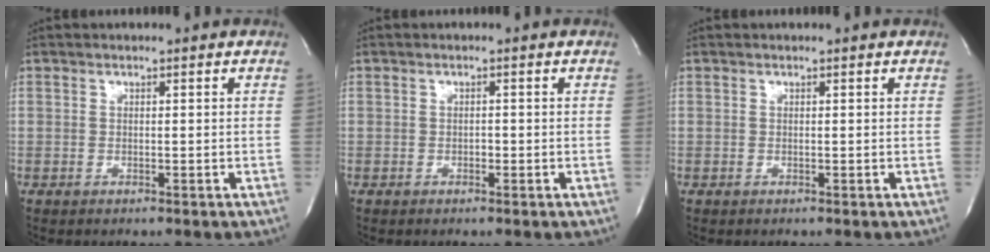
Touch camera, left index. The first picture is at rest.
{"total": 0.8, "force": [-0.5, 0.4, 0.4], "torque": [-0.006, -0.001, -0.011]}
{"total": 0.0}